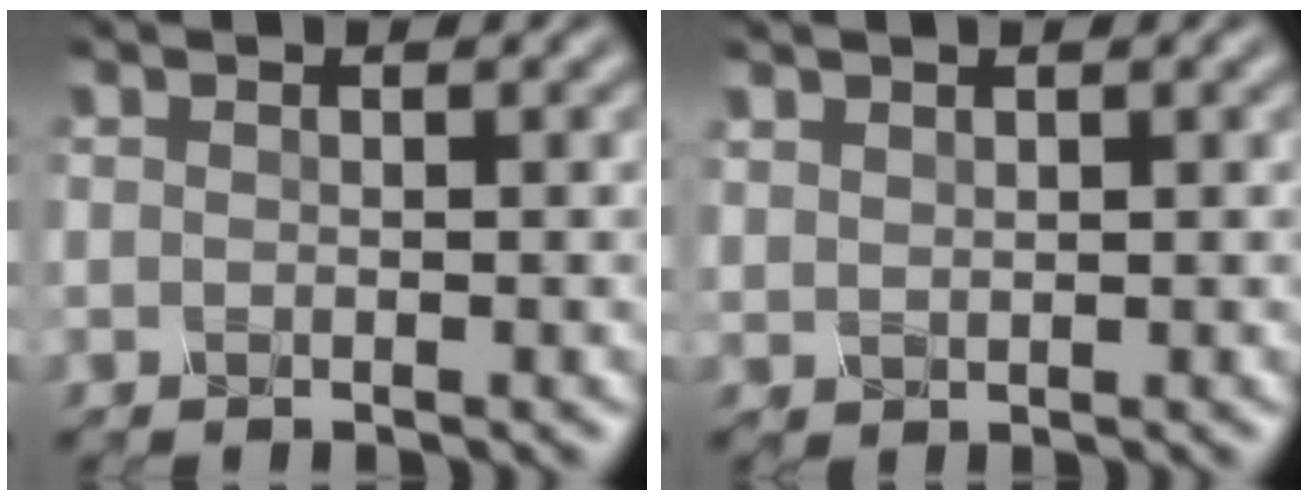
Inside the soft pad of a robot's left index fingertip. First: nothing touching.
{"total": 0.9, "force": [0.8, 0.1, -0.3], "torque": [0.003, 0.003, 0.021]}